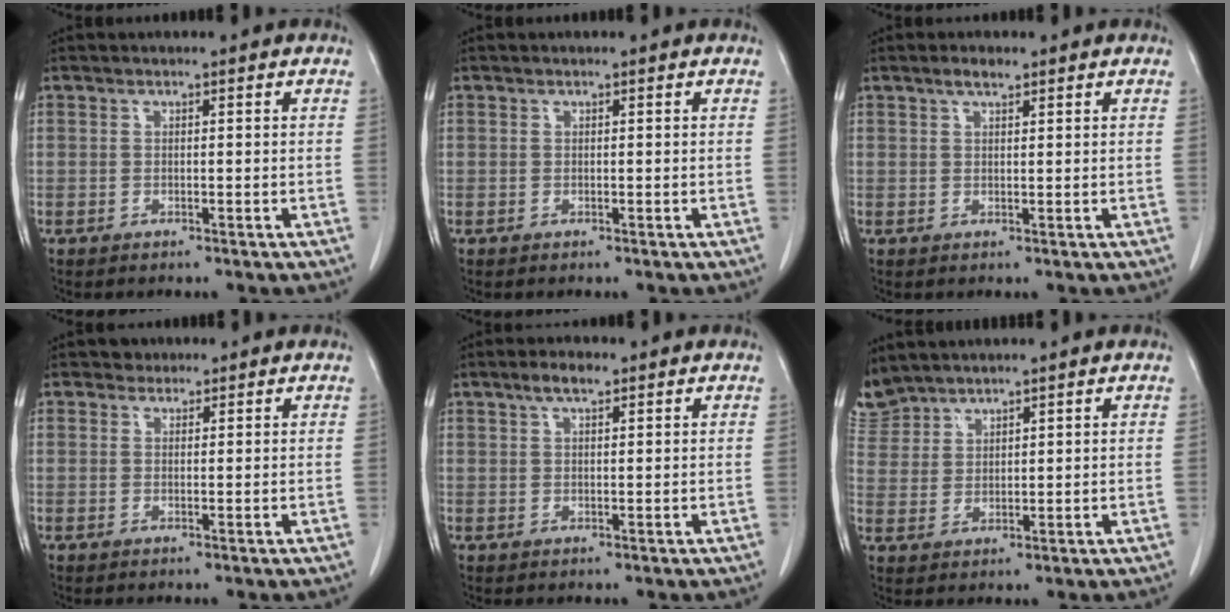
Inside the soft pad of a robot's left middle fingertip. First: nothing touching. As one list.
[{"total": 0.0}, {"total": 1.9, "force": [1.4, 0.6, 1.2], "torque": [-0.025, 0.005, 0.025]}, {"total": 1.4, "force": [1.1, 0.9, -0.2], "torque": [0.006, 0.003, 0.012]}, {"total": 3.0, "force": [2.0, 0.9, 2.0], "torque": [-0.042, 0.008, 0.037]}, {"total": 5.7, "force": [5.4, 1.7, 0.0], "torque": [-0.007, 0.012, 0.117]}]